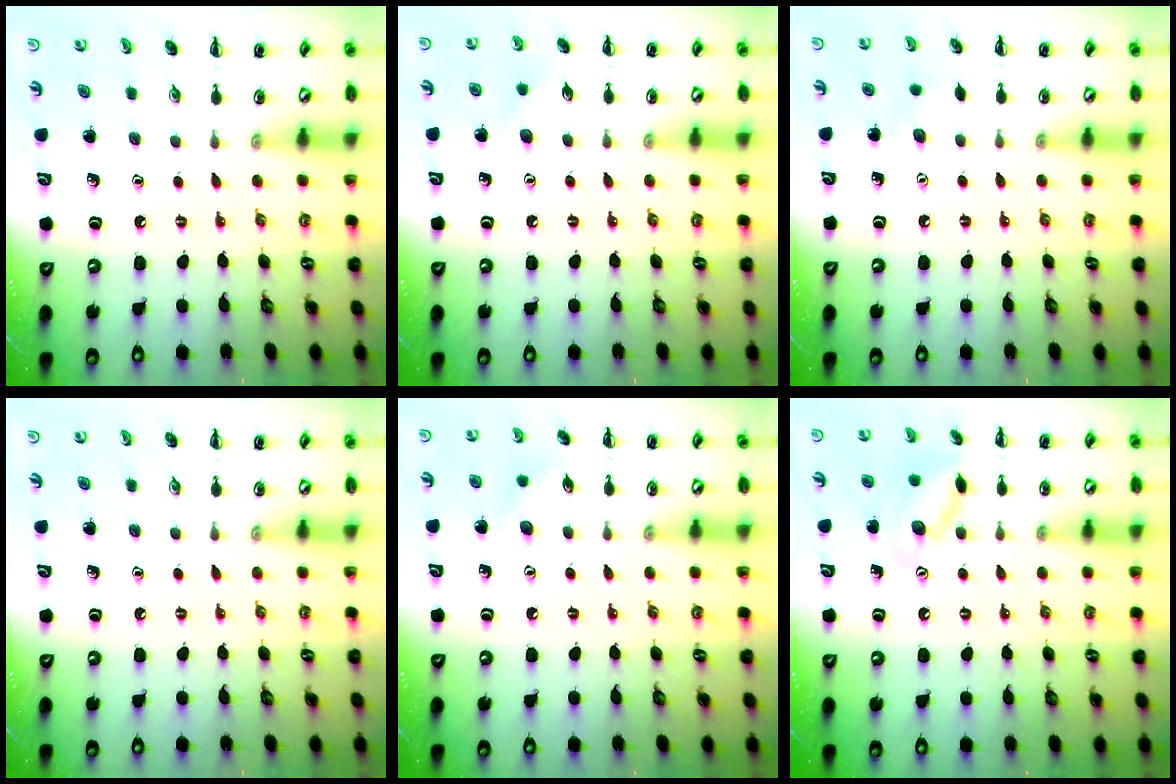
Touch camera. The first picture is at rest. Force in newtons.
{"total": 5.6, "press": 5.5, "slide": 1.4}
{"total": 3.0, "press": 2.9, "slide": 0.6}
{"total": 0.0}
{"total": 6.3, "press": 6.1, "slide": 1.5}
{"total": 11.3, "press": 11.2, "slide": 0.8}